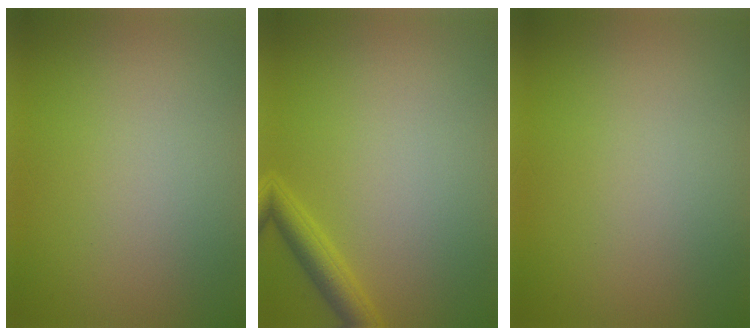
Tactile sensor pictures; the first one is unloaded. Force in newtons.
{"total": 2.3, "press": 2.2, "slide": 0.2}
{"total": 0.0}